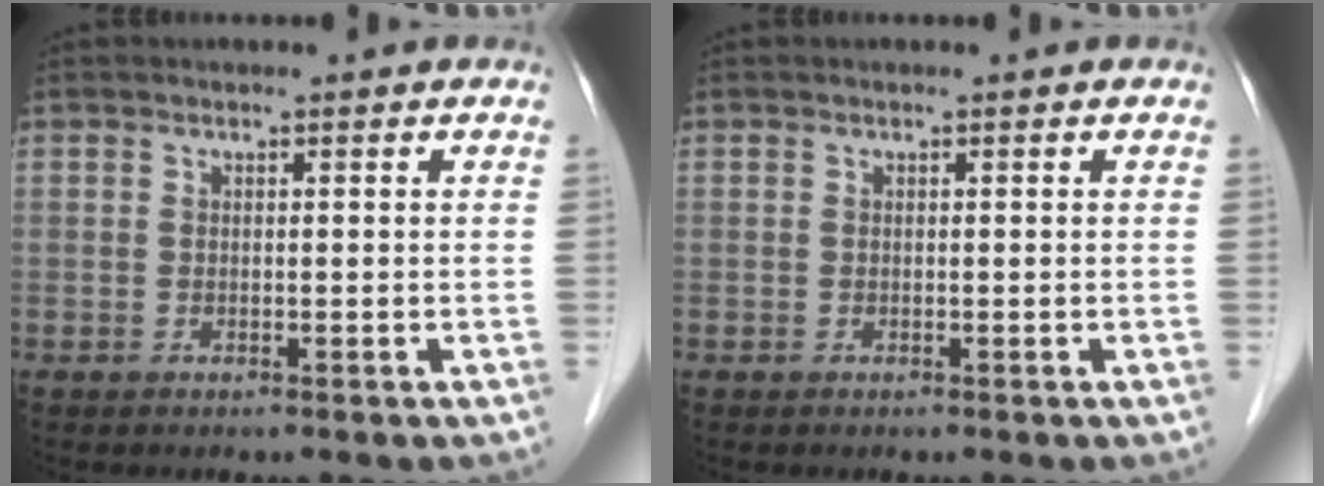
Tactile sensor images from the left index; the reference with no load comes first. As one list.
[{"total": 0.0}]